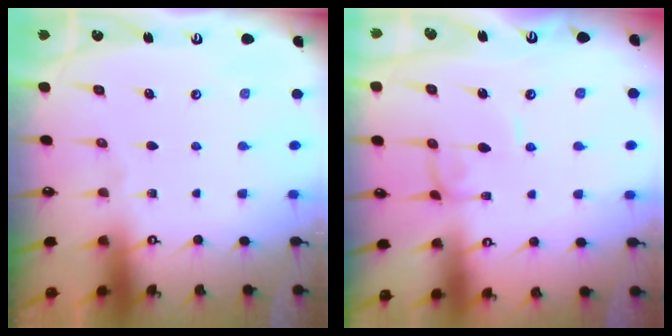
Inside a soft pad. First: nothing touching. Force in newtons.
{"total": 1.0, "press": 1.0, "slide": 0.3}